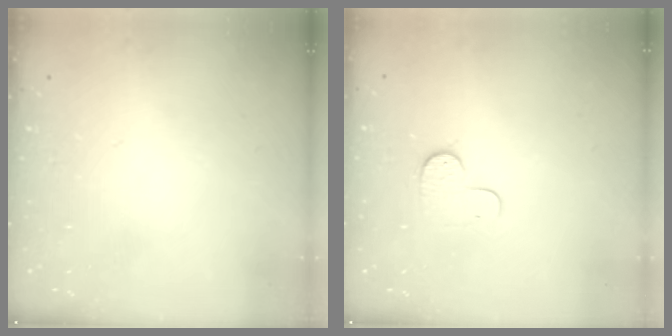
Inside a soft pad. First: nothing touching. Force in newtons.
{"total": 6.6, "press": 6.6, "slide": 0.7}